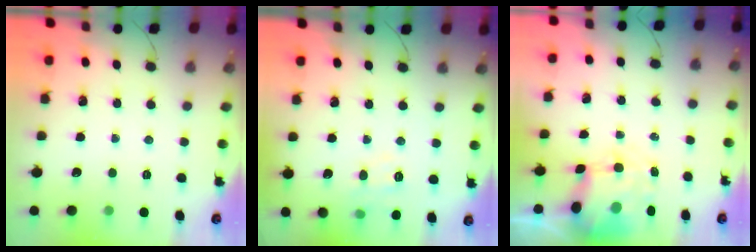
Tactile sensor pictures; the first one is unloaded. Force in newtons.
{"total": 8.3, "press": 8.2, "slide": 1.5}
{"total": 7.2, "press": 7.0, "slide": 1.7}